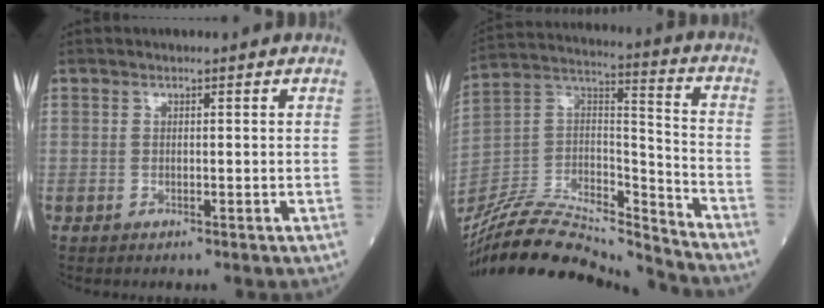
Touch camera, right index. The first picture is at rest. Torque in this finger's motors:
{"motor_torque": [-0.27, -1.21, 0.54, 0.15]}